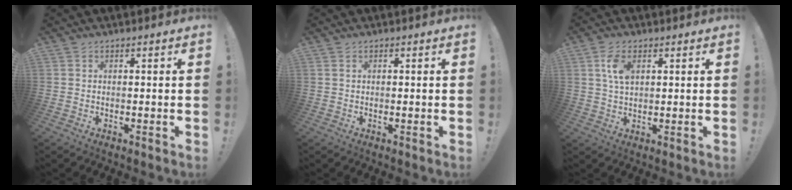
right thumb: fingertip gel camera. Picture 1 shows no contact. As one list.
[{"total": 0.5, "force": [0.3, 0.0, 0.4], "torque": [-0.006, 0.001, 0.005]}, {"total": 6.3, "force": [2.2, 3.4, 4.8], "torque": [-0.091, -0.003, 0.038]}]